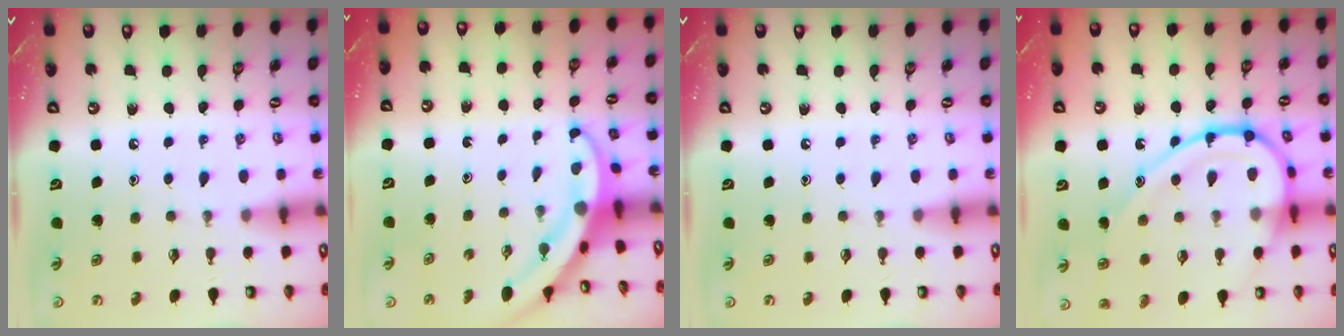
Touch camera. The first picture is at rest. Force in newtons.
{"total": 3.1, "press": 3.1, "slide": 0.3}
{"total": 0.0}
{"total": 18.6, "press": 18.5, "slide": 1.0}